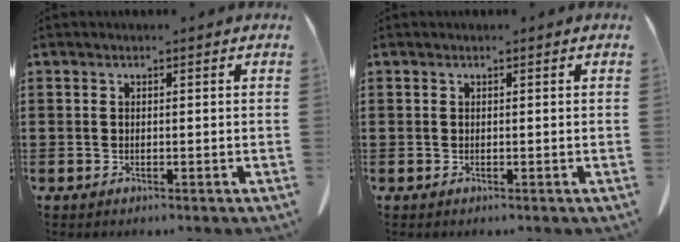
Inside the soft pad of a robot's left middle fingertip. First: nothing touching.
{"total": 0.0}